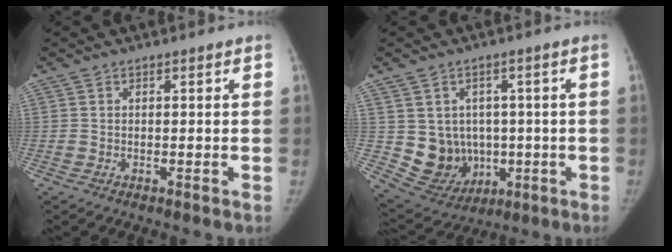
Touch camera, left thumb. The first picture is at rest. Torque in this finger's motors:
{"motor_torque": [0.44, 0.45, 0.28, -0.41, 0.02]}